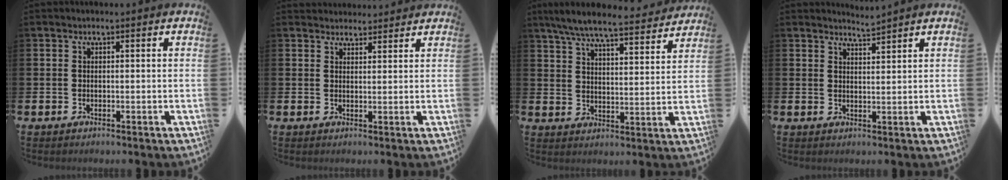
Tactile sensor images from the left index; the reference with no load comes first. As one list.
[{"total": 2.7, "force": [2.6, 0.8, -0.2], "torque": [0.010, -0.014, 0.045]}, {"total": 7.8, "force": [7.2, 0.7, 2.8], "torque": [-0.075, -0.043, 0.126]}, {"total": 3.3, "force": [3.3, -0.3, -0.1], "torque": [0.000, -0.020, 0.059]}]